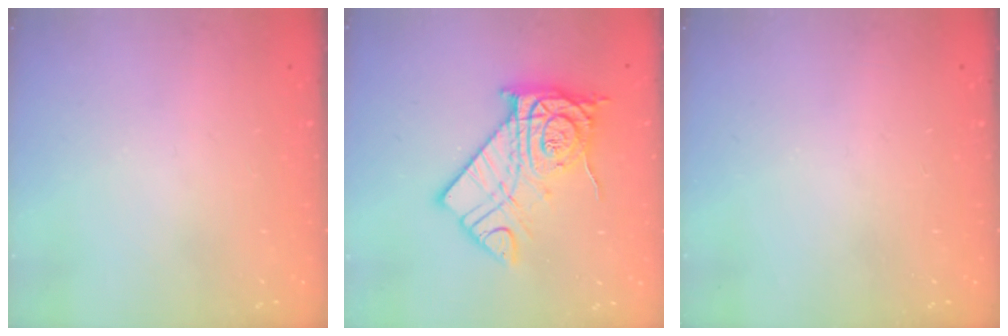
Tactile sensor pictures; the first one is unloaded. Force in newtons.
{"total": 16.8, "press": 16.8, "slide": 0.6}
{"total": 0.0}